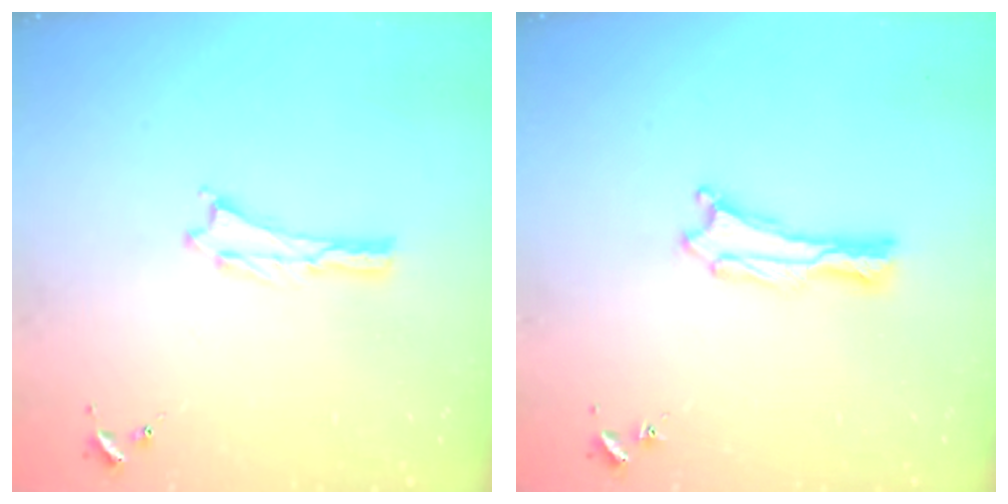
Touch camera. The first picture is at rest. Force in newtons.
{"total": 0.8, "press": 0.7, "slide": 0.2}